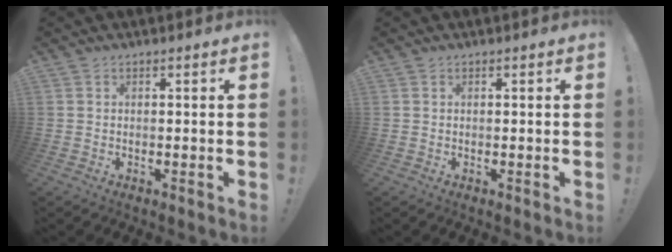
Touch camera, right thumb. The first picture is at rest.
{"total": 0.0}